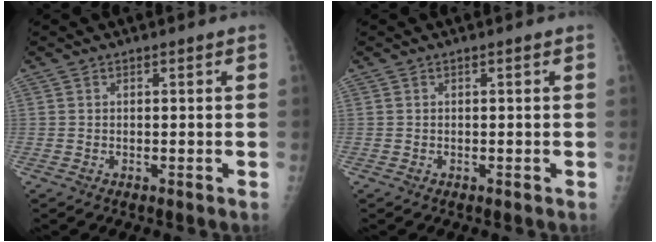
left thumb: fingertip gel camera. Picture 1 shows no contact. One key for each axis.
{"total": 0.0}